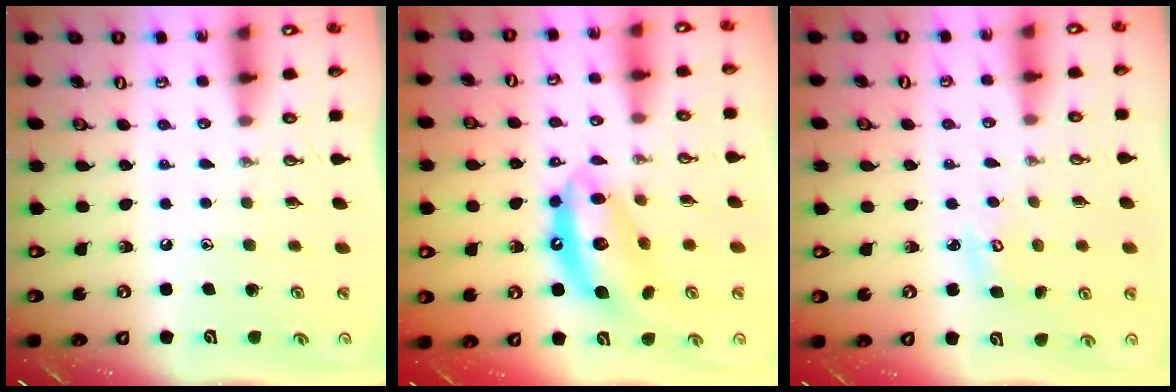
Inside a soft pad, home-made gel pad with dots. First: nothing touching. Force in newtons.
{"total": 13.0, "press": 13.0, "slide": 1.0}
{"total": 3.5, "press": 3.5, "slide": 0.3}